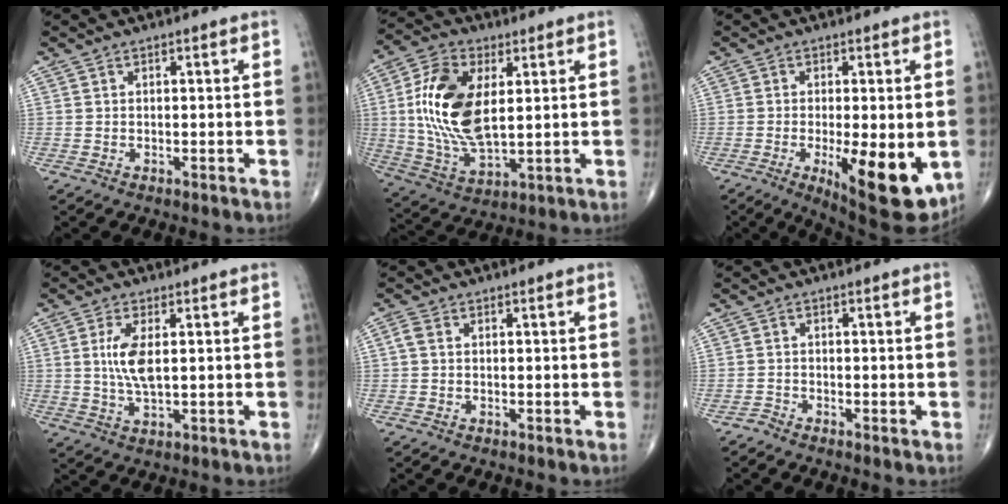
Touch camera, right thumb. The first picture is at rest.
{"total": 16.8, "force": [2.8, 8.6, 14.2], "torque": [-0.278, -0.011, 0.056]}
{"total": 14.4, "force": [-3.6, 4.8, 13.1], "torque": [-0.165, -0.023, -0.041]}
{"total": 6.4, "force": [1.1, 2.4, 5.8], "torque": [-0.127, -0.008, 0.024]}
{"total": 1.6, "force": [0.2, 1.1, 1.1], "torque": [-0.026, 0.009, 0.003]}
{"total": 0.9, "force": [-0.8, 0.3, 0.2], "torque": [0.000, -0.002, -0.023]}